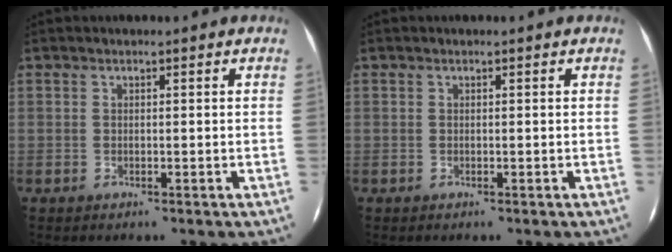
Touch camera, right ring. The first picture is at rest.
{"total": 0.0}